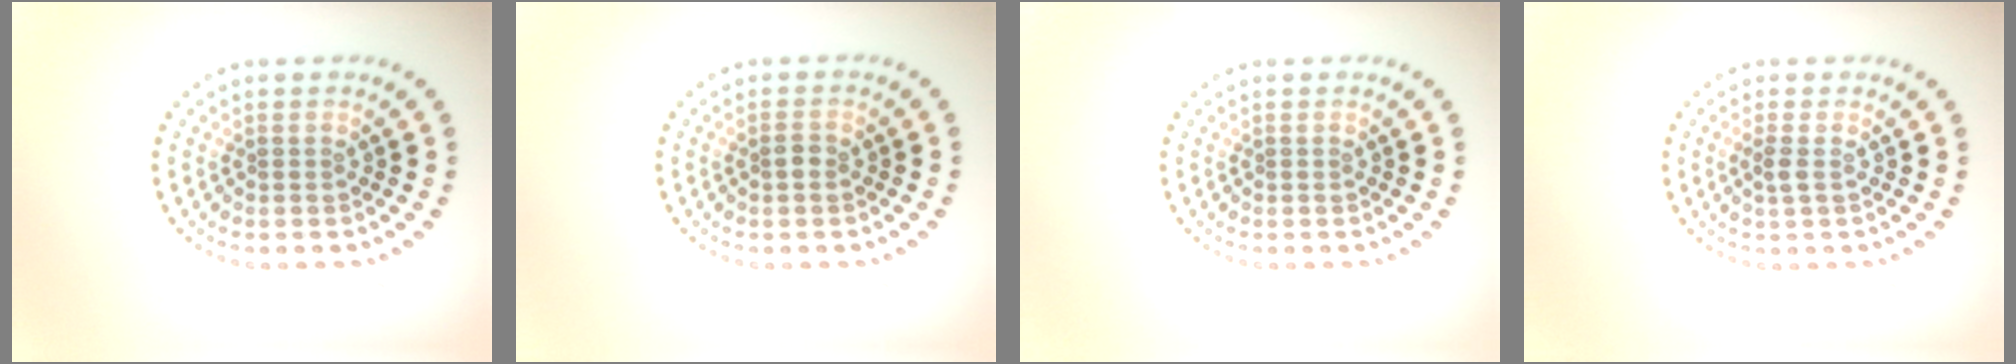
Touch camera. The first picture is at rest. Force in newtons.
{"total": 0.8, "press": 0.8, "slide": 0.1}
{"total": 0.0}
{"total": 1.1, "press": 1.0, "slide": 0.5}